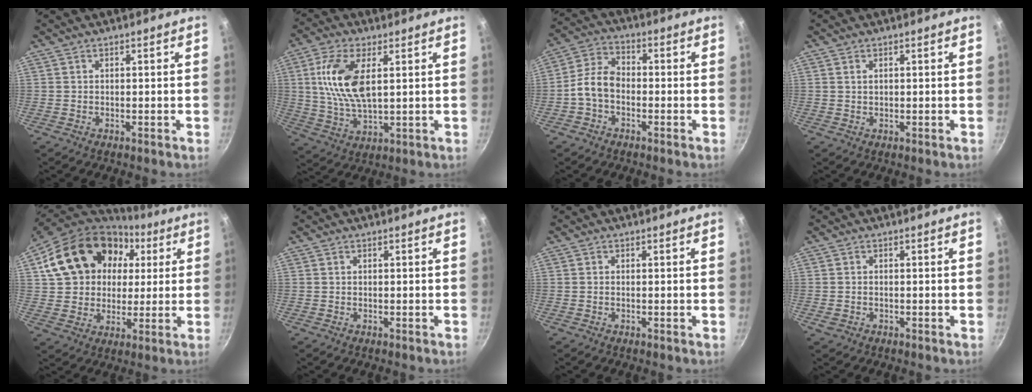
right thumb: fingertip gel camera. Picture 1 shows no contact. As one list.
[{"total": 12.2, "force": [2.9, 5.6, 10.4], "torque": [-0.203, -0.007, 0.058]}, {"total": 7.5, "force": [-2.1, 5.0, 5.2], "torque": [-0.096, 0.035, -0.057]}, {"total": 1.0, "force": [0.4, 0.6, 0.6], "torque": [-0.009, 0.002, 0.007]}, {"total": 22.9, "force": [6.9, 17.6, 12.8], "torque": [-0.217, 0.026, 0.120]}, {"total": 0.0}, {"total": 0.0}, {"total": 1.1, "force": [-0.4, 0.9, 0.6], "torque": [-0.010, 0.001, -0.007]}]